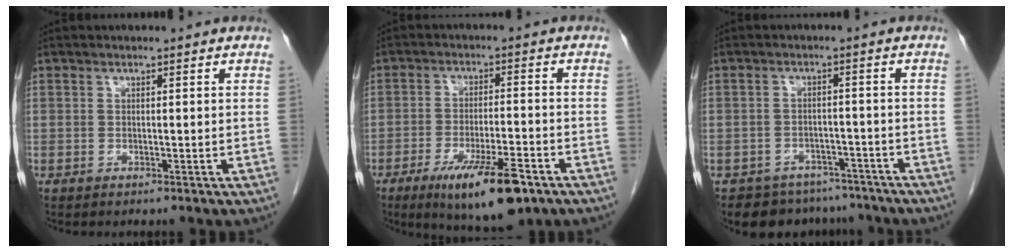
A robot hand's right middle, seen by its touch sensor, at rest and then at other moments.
{"total": 12.0, "force": [-7.1, 2.2, 9.5], "torque": [-0.157, -0.023, -0.107]}
{"total": 8.5, "force": [-7.3, 4.4, 0.7], "torque": [0.000, 0.016, -0.090]}